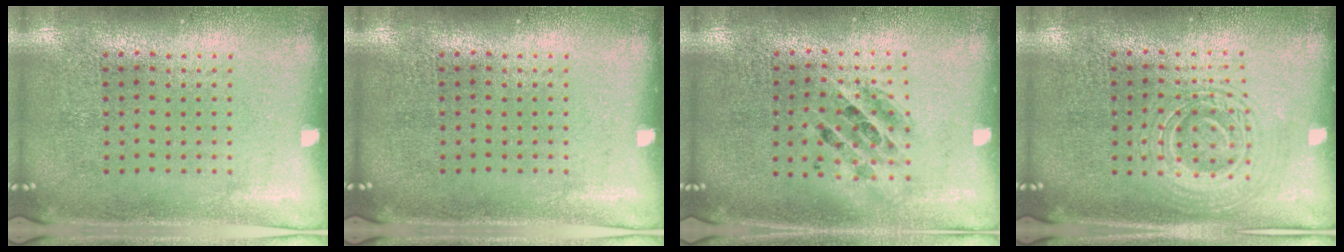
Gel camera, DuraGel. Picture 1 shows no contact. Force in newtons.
{"total": 0.0}
{"total": 1.4, "press": 1.2, "slide": 0.7}
{"total": 2.8, "press": 2.8, "slide": 0.5}